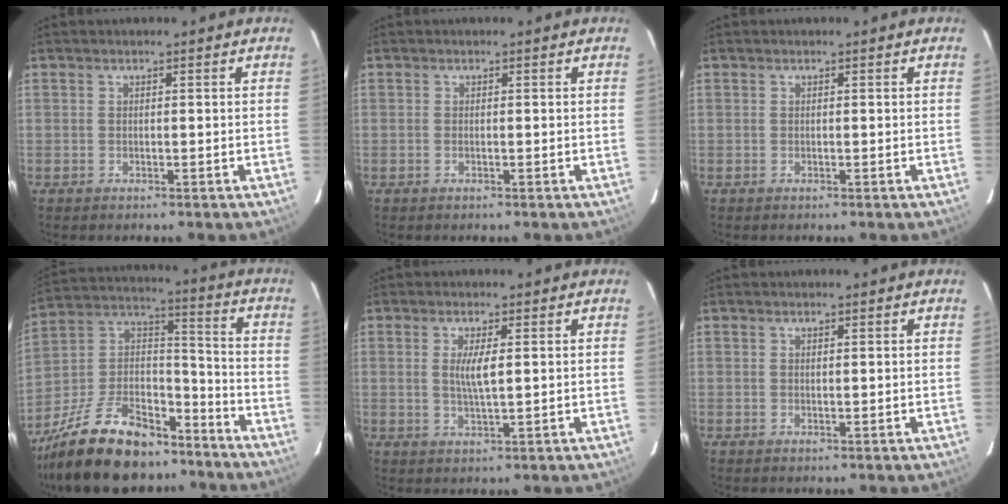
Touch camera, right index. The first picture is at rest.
{"total": 0.0}
{"total": 0.0}
{"total": 25.6, "force": [-18.2, 11.7, 13.7], "torque": [-0.284, 0.024, -0.289]}
{"total": 3.9, "force": [0.8, 0.6, 3.8], "torque": [-0.071, -0.006, 0.015]}
{"total": 0.6, "force": [0.4, 0.0, 0.4], "torque": [-0.006, 0.002, 0.009]}